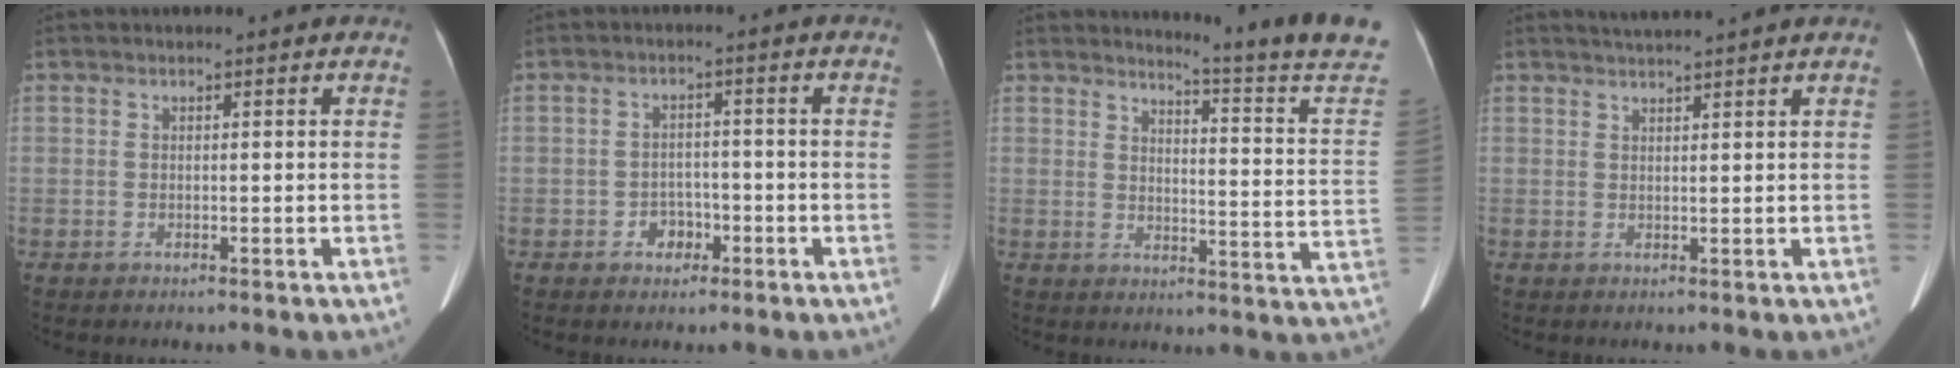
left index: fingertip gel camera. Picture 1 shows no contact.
{"total": 3.2, "force": [-1.5, 2.4, 1.4], "torque": [-0.020, 0.009, -0.020]}
{"total": 15.2, "force": [14.2, -3.1, 4.4], "torque": [-0.066, -0.123, 0.159]}
{"total": 4.0, "force": [3.6, -1.0, 1.5], "torque": [-0.020, 0.020, 0.054]}